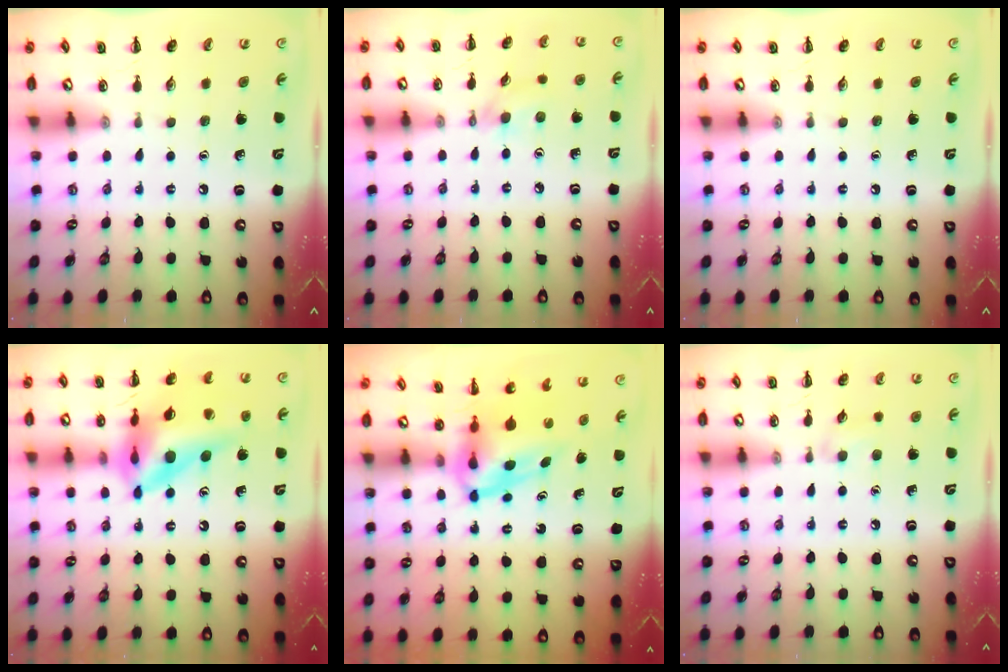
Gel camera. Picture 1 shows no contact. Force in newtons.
{"total": 3.5, "press": 3.4, "slide": 1.0}
{"total": 0.0}
{"total": 19.1, "press": 18.3, "slide": 5.2}
{"total": 5.9, "press": 5.8, "slide": 1.1}
{"total": 5.1, "press": 4.7, "slide": 1.7}